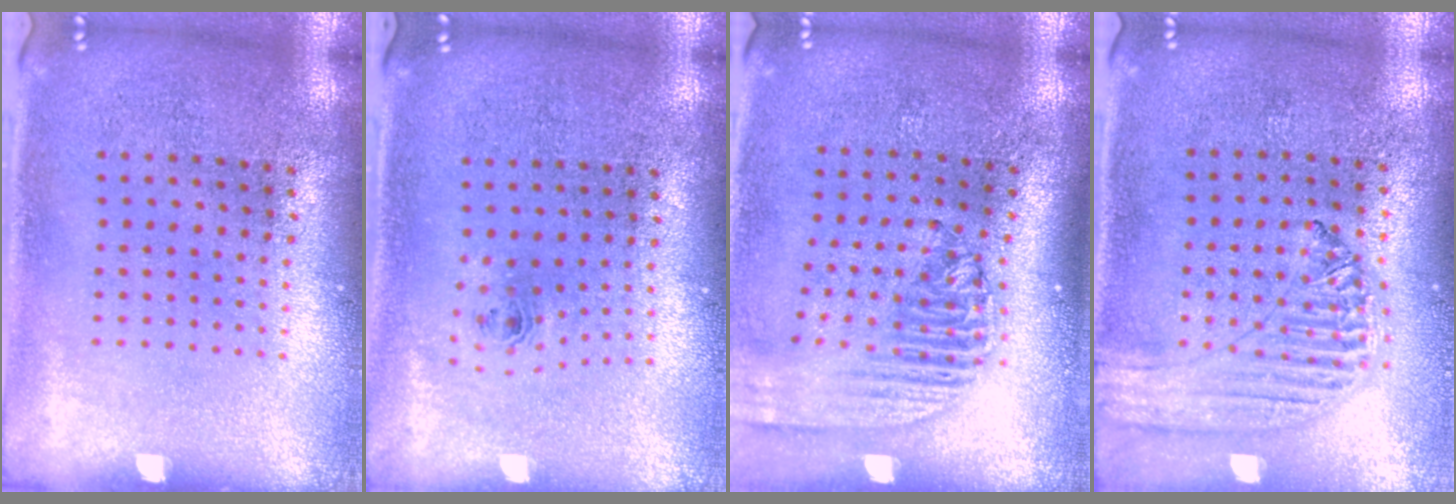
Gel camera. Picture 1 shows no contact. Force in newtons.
{"total": 0.8, "press": 0.4, "slide": 0.7}
{"total": 2.2, "press": 1.7, "slide": 1.3}
{"total": 1.2, "press": 1.2, "slide": 0.2}